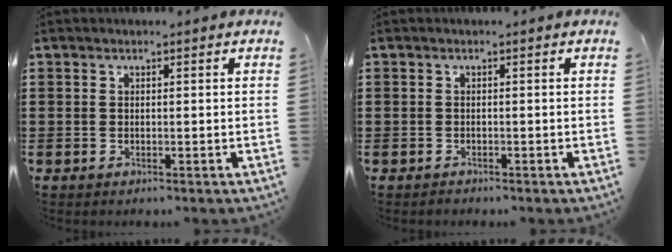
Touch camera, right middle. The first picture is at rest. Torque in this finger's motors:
{"motor_torque": [0.33, -0.27, 0.03, 0.01]}